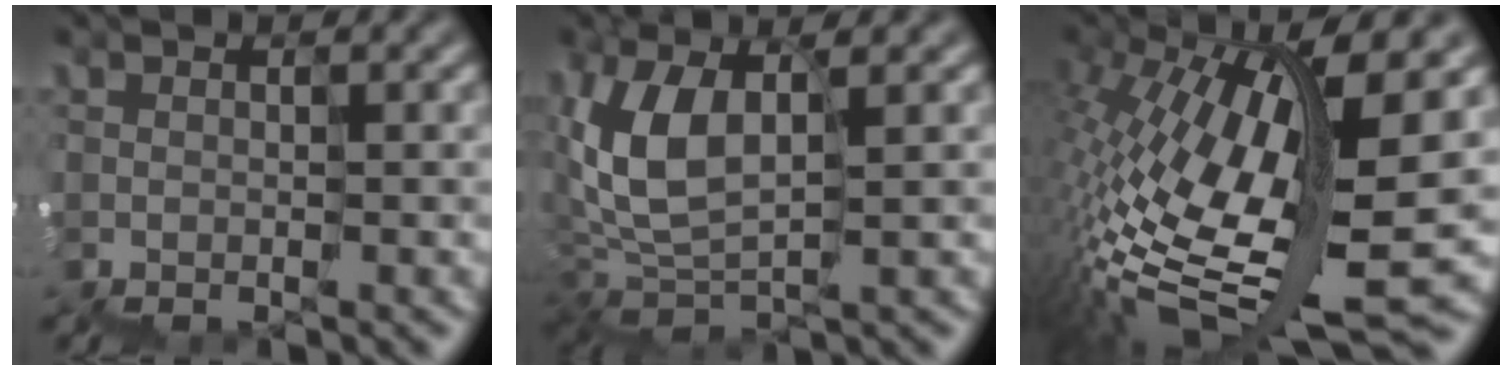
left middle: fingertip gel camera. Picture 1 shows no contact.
{"total": 5.1, "force": [1.6, 3.3, 3.5], "torque": [-0.098, 0.008, 0.029]}
{"total": 12.7, "force": [-1.2, 3.8, 12.1], "torque": [-0.242, 0.000, -0.014]}